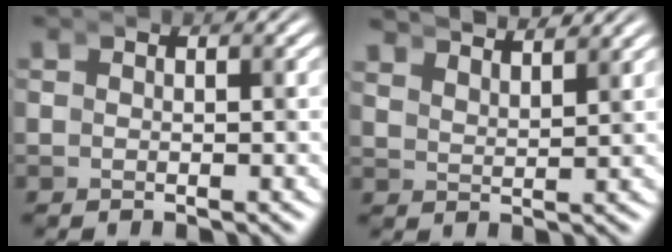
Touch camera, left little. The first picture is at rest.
{"total": 3.5, "force": [3.1, 0.9, 1.2], "torque": [-0.025, 0.005, 0.047]}